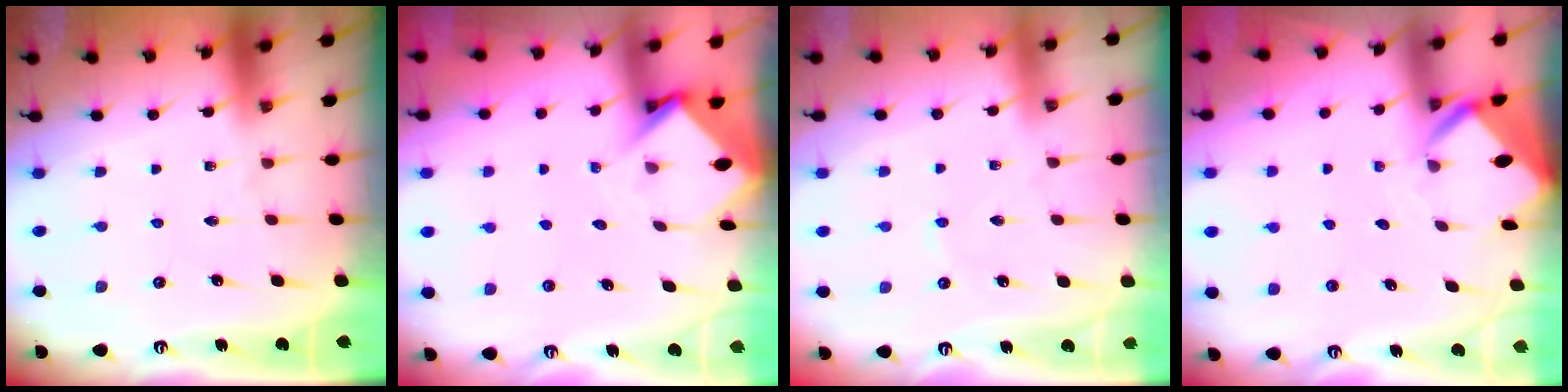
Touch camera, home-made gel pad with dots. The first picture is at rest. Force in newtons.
{"total": 3.6, "press": 3.5, "slide": 0.2}
{"total": 1.3, "press": 1.3, "slide": 0.2}
{"total": 3.4, "press": 3.4, "slide": 0.1}